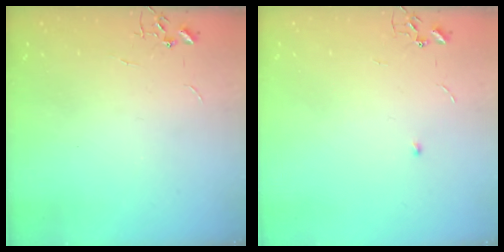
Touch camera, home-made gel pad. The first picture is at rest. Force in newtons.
{"total": 3.8, "press": 3.7, "slide": 0.7}